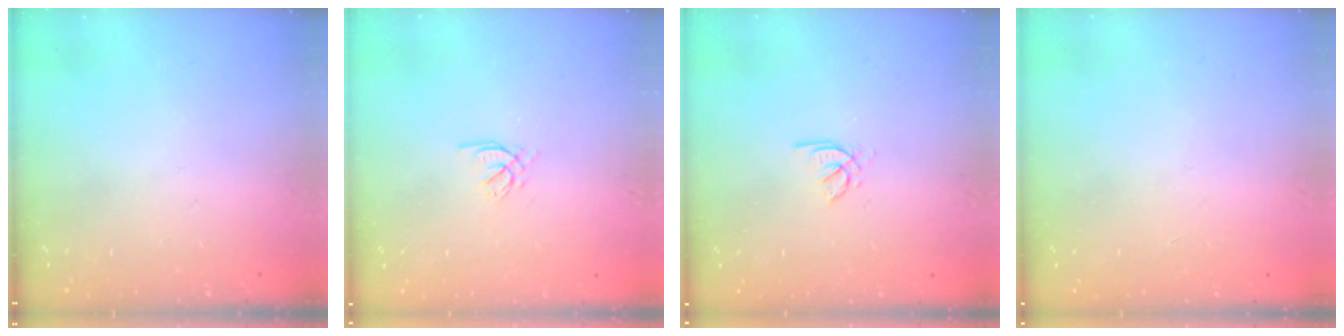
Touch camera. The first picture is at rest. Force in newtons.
{"total": 2.1, "press": 2.1, "slide": 0.1}
{"total": 1.7, "press": 1.6, "slide": 0.4}
{"total": 1.0, "press": 0.9, "slide": 0.3}